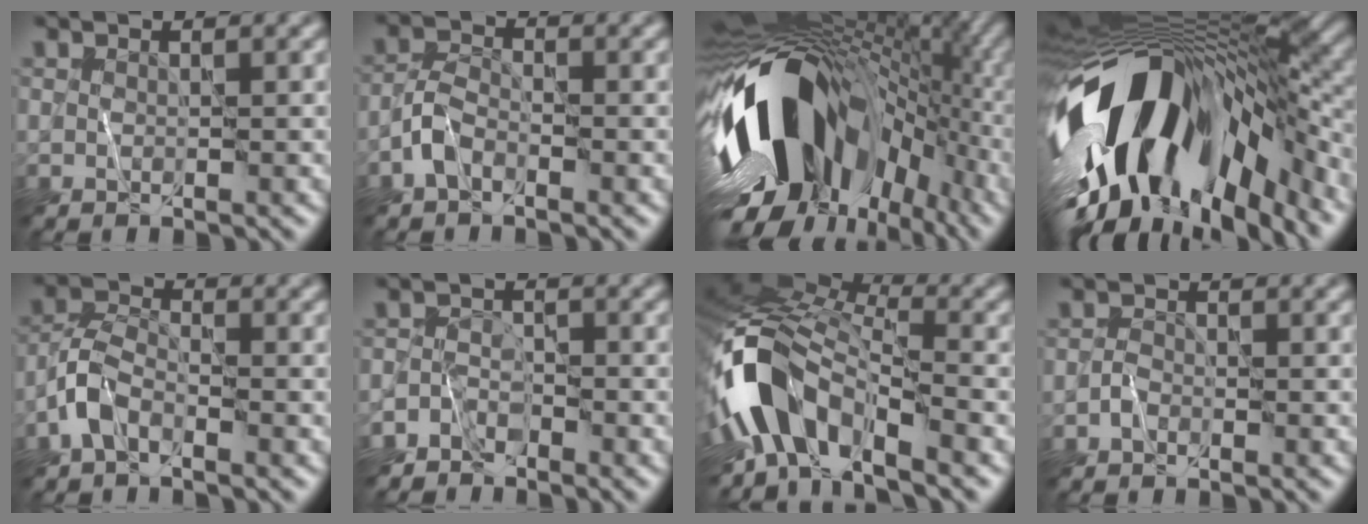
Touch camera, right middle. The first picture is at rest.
{"total": 2.6, "force": [-1.7, 1.4, 1.4], "torque": [-0.026, 0.007, -0.045]}
{"total": 17.0, "force": [-2.7, 11.0, 12.6], "torque": [-0.229, -0.024, -0.046]}
{"total": 17.1, "force": [-5.1, 8.2, 14.1], "torque": [-0.244, -0.021, -0.087]}
{"total": 3.6, "force": [-2.3, 1.8, 2.0], "torque": [-0.036, 0.007, -0.060]}
{"total": 2.6, "force": [-2.3, 1.2, 0.2], "torque": [0.002, 0.002, -0.056]}
{"total": 9.3, "force": [-4.9, 4.4, 6.6], "torque": [-0.126, 0.011, -0.109]}
{"total": 1.0, "force": [-0.8, 0.7, 0.2], "torque": [0.000, 0.005, -0.020]}